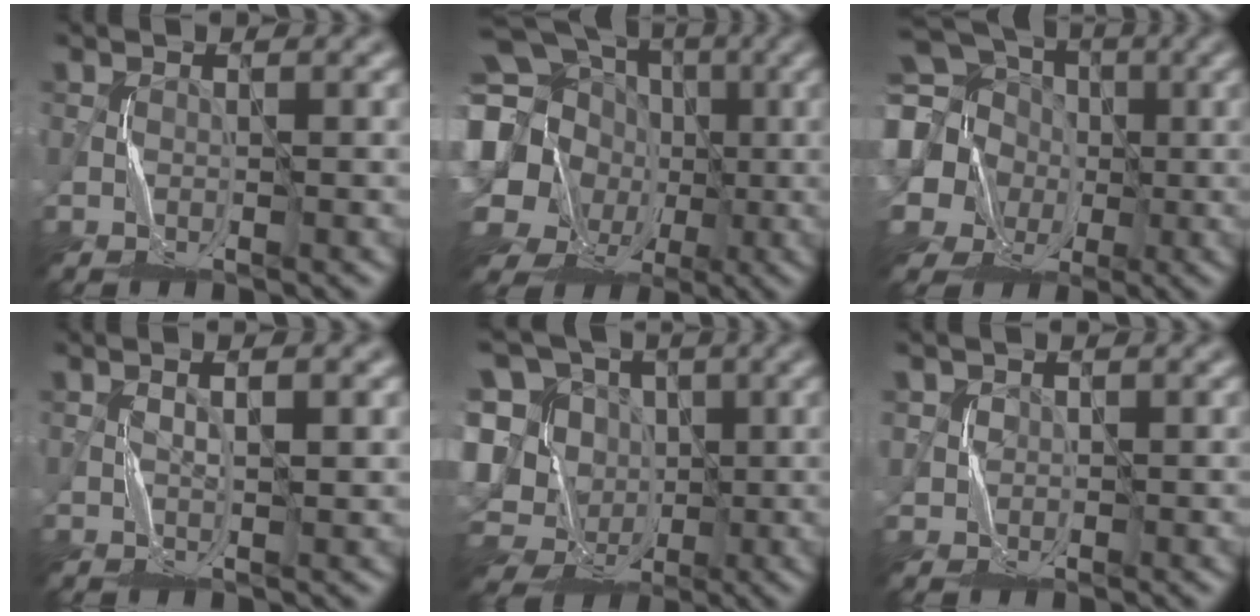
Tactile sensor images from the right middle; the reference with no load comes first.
{"total": 21.0, "force": [0.9, 19.0, 9.0], "torque": [-0.210, 0.022, -0.023]}
{"total": 19.5, "force": [1.6, 18.1, 7.2], "torque": [-0.200, 0.002, -0.019]}
{"total": 1.7, "force": [0.9, -0.1, 1.4], "torque": [-0.016, -0.003, 0.020]}
{"total": 14.1, "force": [-0.9, 12.8, 5.8], "torque": [-0.164, 0.020, -0.020]}
{"total": 1.6, "force": [0.9, 1.0, -0.9], "torque": [0.016, -0.004, 0.025]}